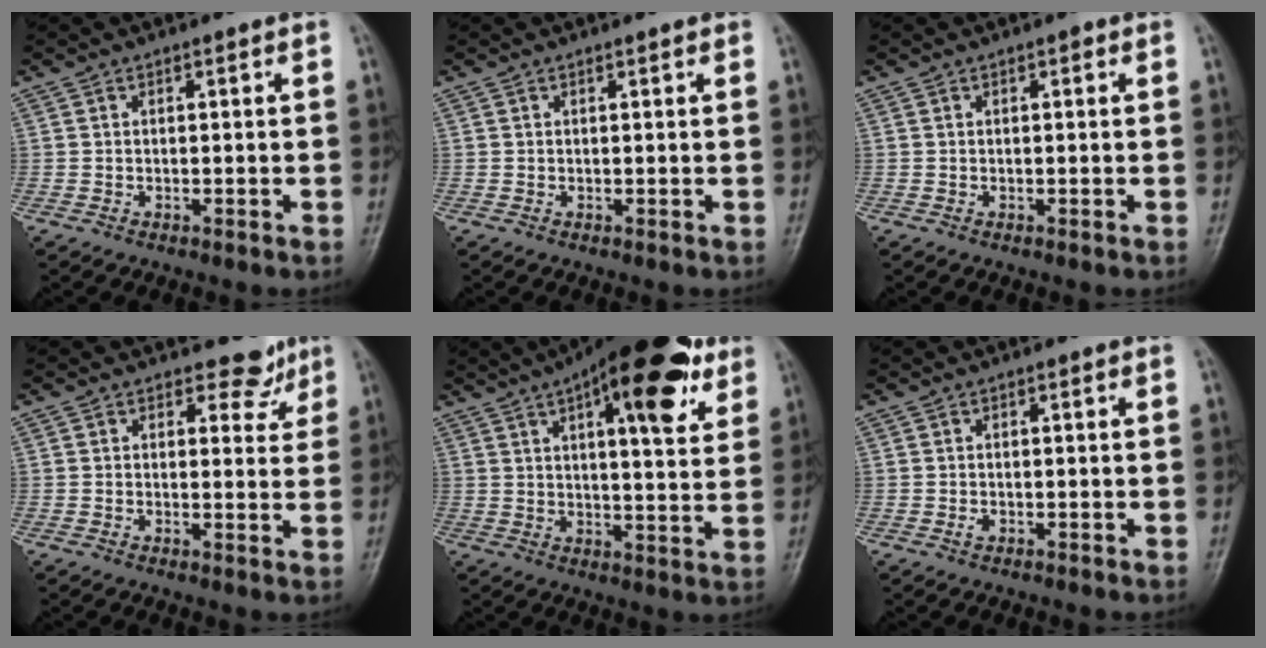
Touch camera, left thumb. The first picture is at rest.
{"total": 0.6, "force": [0.5, 0.2, 0.4], "torque": [-0.006, -0.002, 0.005]}
{"total": 0.7, "force": [0.3, 0.3, 0.5], "torque": [-0.004, 0.001, 0.001]}
{"total": 4.0, "force": [3.1, 2.5, 0.7], "torque": [0.015, -0.023, 0.034]}
{"total": 20.3, "force": [10.6, 7.0, 15.8], "torque": [-0.205, -0.019, 0.149]}
{"total": 0.7, "force": [-0.2, 0.5, 0.4], "torque": [-0.007, 0.000, -0.004]}